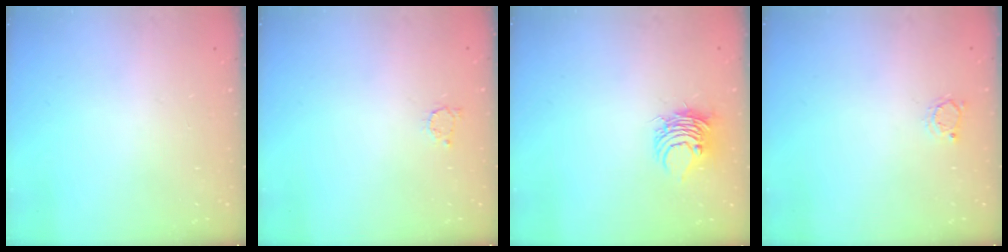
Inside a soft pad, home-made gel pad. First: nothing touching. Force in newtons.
{"total": 2.5, "press": 2.5, "slide": 0.4}
{"total": 7.8, "press": 7.8, "slide": 0.3}
{"total": 2.4, "press": 2.3, "slide": 0.3}